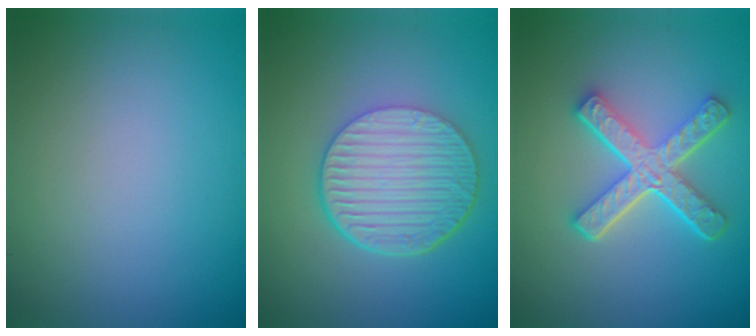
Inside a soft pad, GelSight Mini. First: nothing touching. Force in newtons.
{"total": 6.6, "press": 4.6, "slide": 4.8}
{"total": 5.3, "press": 3.7, "slide": 3.9}